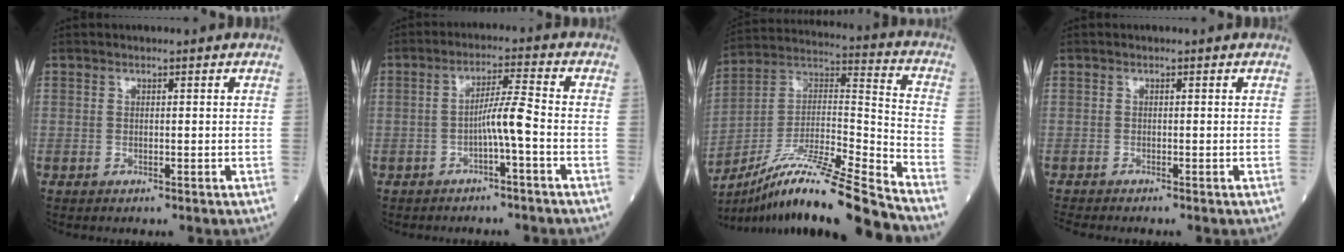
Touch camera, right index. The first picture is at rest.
{"total": 4.6, "force": [-1.7, -0.6, 4.2], "torque": [-0.071, 0.009, -0.030]}
{"total": 20.6, "force": [-16.6, -0.8, 12.2], "torque": [-0.223, -0.003, -0.302]}
{"total": 2.1, "force": [-2.0, 0.2, 0.5], "torque": [-0.009, -0.006, -0.033]}